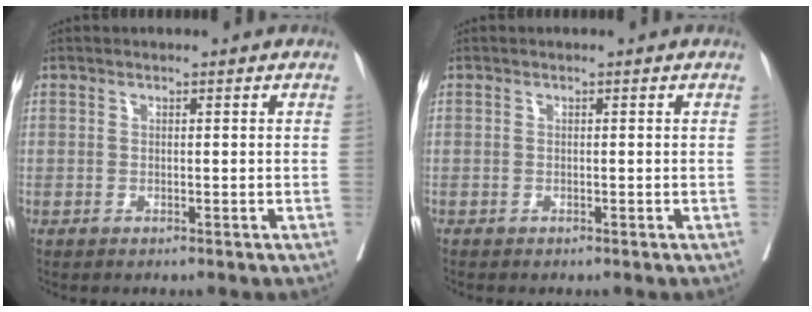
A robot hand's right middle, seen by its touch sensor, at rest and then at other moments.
{"total": 0.0}